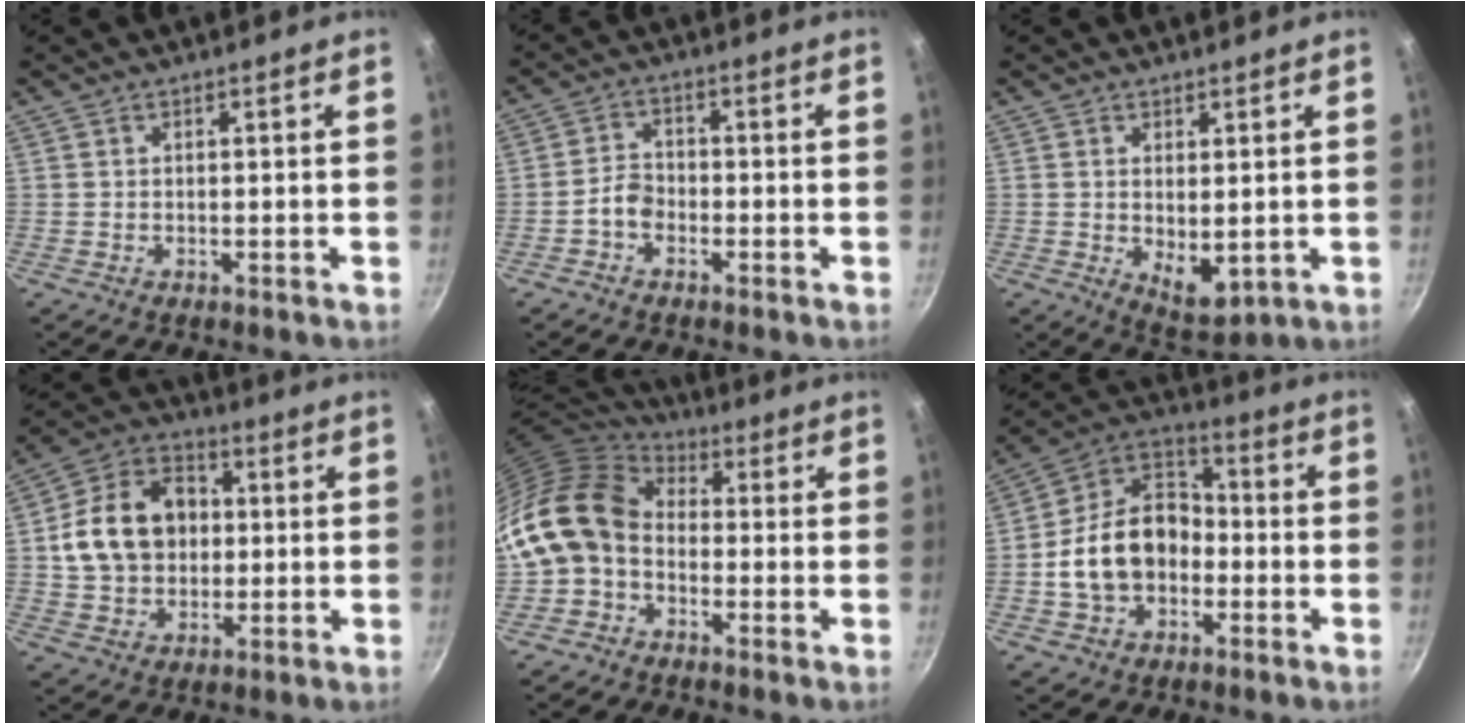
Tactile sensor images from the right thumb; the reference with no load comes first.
{"total": 3.6, "force": [-1.8, 2.5, 1.8], "torque": [-0.025, 0.026, -0.038]}
{"total": 6.7, "force": [0.1, 3.5, 5.8], "torque": [-0.080, -0.020, 0.016]}
{"total": 15.4, "force": [1.2, 12.1, 9.6], "torque": [-0.140, 0.025, 0.015]}
{"total": 14.2, "force": [-1.7, 11.2, 8.6], "torque": [-0.141, 0.039, -0.052]}
{"total": 15.5, "force": [-3.0, 11.5, 9.9], "torque": [-0.144, 0.050, -0.069]}